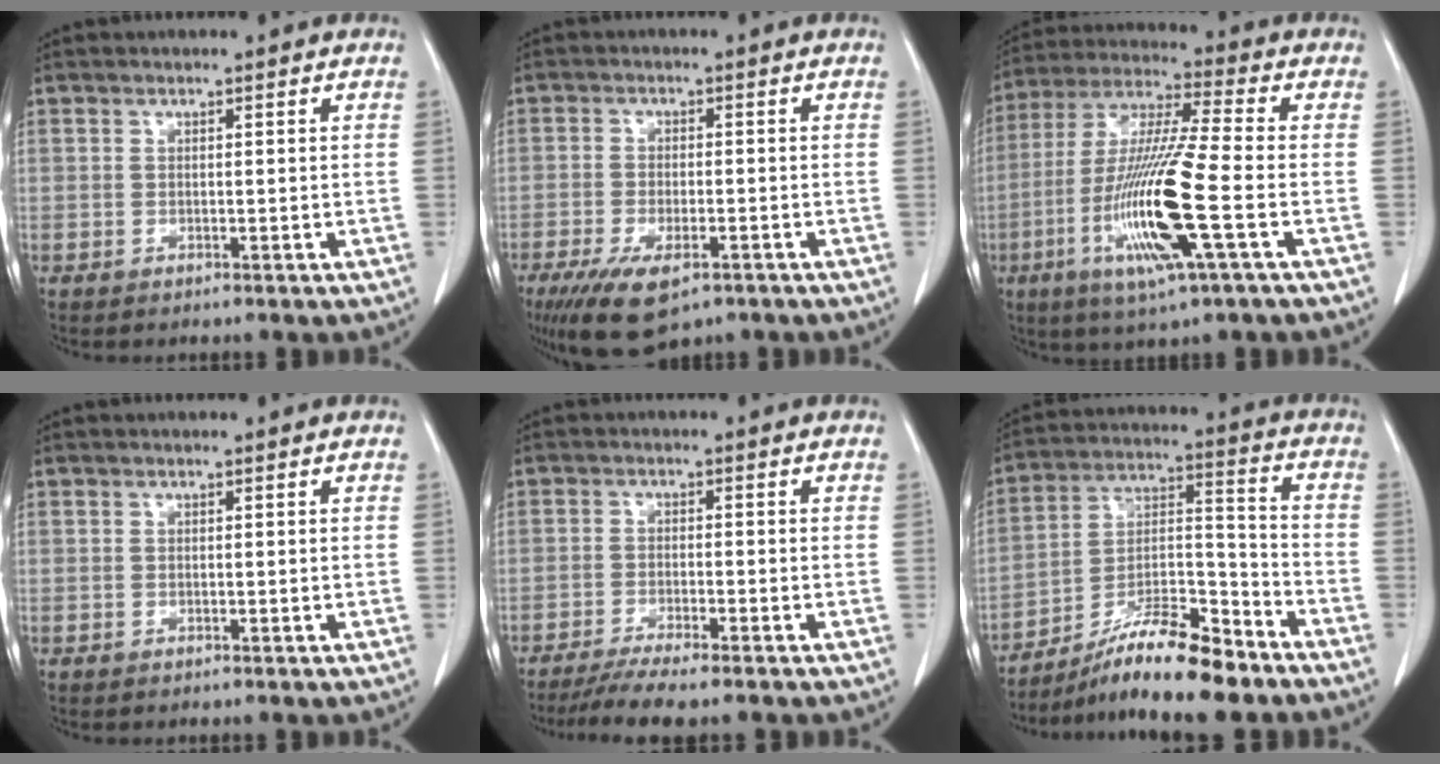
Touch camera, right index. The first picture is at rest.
{"total": 9.4, "force": [-5.7, 3.5, 6.6], "torque": [-0.117, -0.017, -0.092]}
{"total": 16.7, "force": [-4.9, 0.3, 15.9], "torque": [-0.329, -0.019, -0.098]}
{"total": 0.0}
{"total": 7.0, "force": [-5.8, -0.2, 3.9], "torque": [-0.057, -0.019, -0.095]}
{"total": 14.4, "force": [-11.5, 1.9, 8.5], "torque": [-0.147, 0.008, -0.198]}